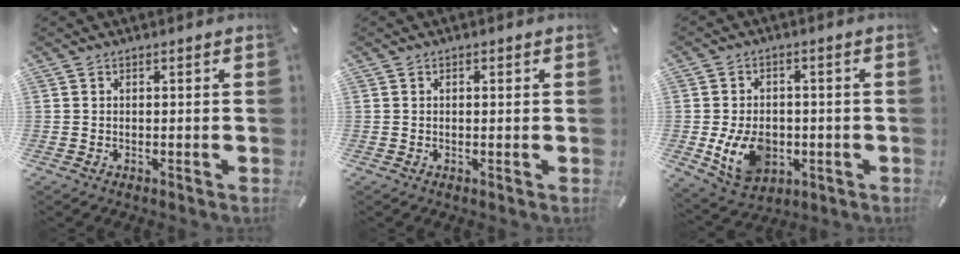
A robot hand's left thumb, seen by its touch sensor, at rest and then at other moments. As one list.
[{"total": 0.7, "force": [0.1, 0.4, 0.6], "torque": [-0.012, 0.003, 0.001]}, {"total": 10.7, "force": [-2.4, 8.1, 6.5], "torque": [-0.129, 0.004, -0.043]}]